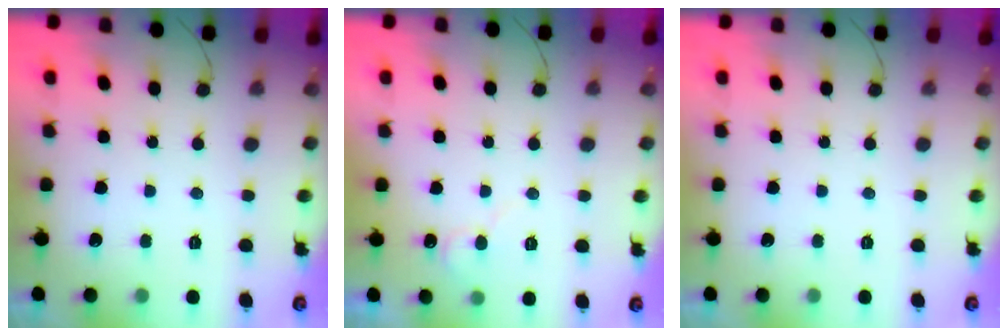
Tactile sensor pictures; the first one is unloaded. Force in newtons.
{"total": 4.4, "press": 4.4, "slide": 0.4}
{"total": 0.0}